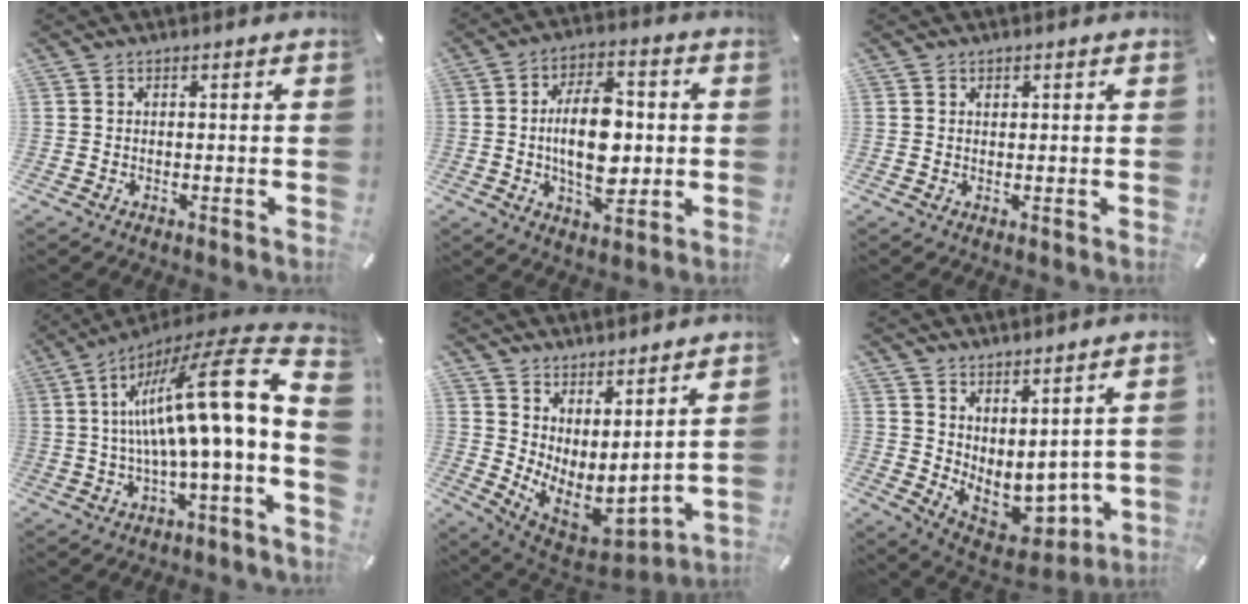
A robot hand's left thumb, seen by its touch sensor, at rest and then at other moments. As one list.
[{"total": 14.2, "force": [-0.2, 8.1, 11.6], "torque": [-0.212, -0.003, -0.009]}, {"total": 0.8, "force": [0.5, 0.6, 0.2], "torque": [0.004, -0.004, 0.008]}, {"total": 21.5, "force": [4.2, 4.8, 20.6], "torque": [-0.354, -0.037, 0.064]}, {"total": 4.9, "force": [1.8, 3.3, 3.1], "torque": [-0.044, -0.060, 0.045]}, {"total": 6.3, "force": [2.7, 4.9, 2.7], "torque": [-0.038, -0.061, 0.065]}]